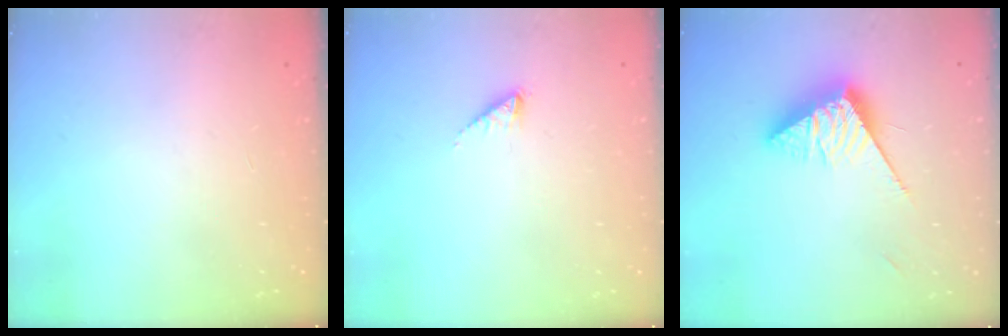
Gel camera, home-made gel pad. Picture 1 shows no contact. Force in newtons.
{"total": 0.8, "press": 0.8, "slide": 0.1}
{"total": 12.6, "press": 12.6, "slide": 0.3}